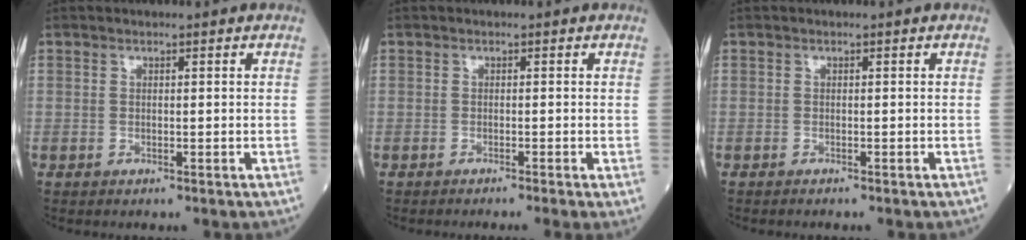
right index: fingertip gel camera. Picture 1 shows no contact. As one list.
[{"total": 2.3, "force": [-1.7, -0.6, 1.3], "torque": [-0.010, 0.002, -0.024]}, {"total": 1.0, "force": [-0.9, 0.0, 0.5], "torque": [-0.007, 0.000, -0.008]}]